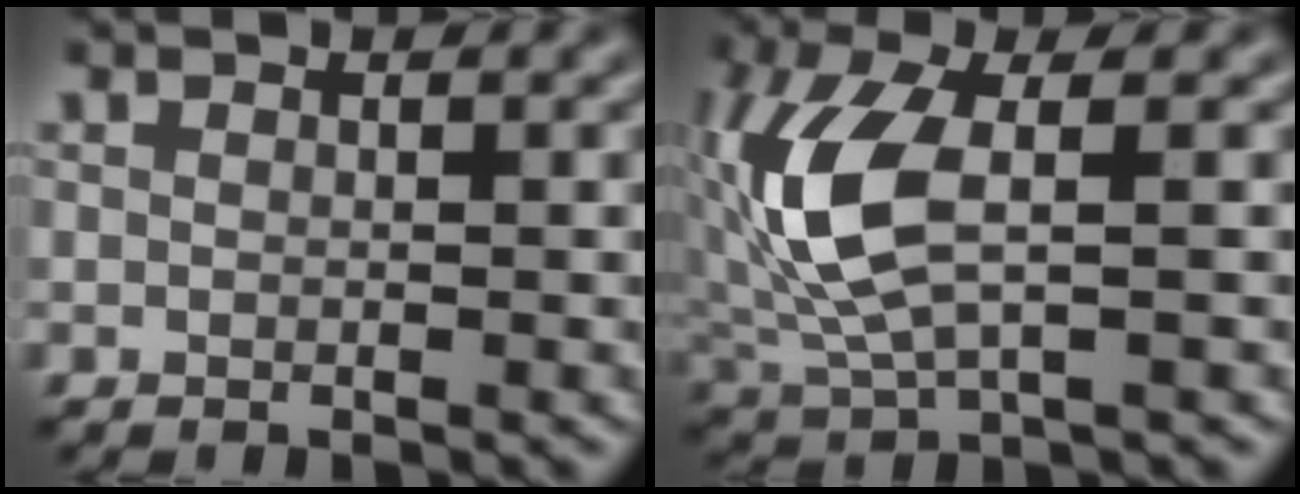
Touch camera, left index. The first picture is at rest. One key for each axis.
{"total": 7.5, "fx": 0.7, "fy": 3.3, "fz": 6.7, "tx": -0.166, "ty": -0.001, "tz": 0.016}